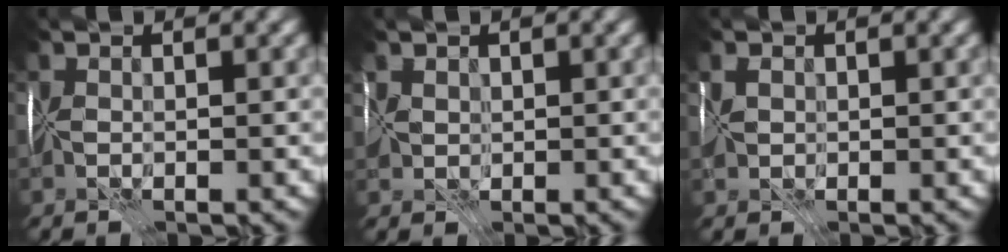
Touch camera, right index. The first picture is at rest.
{"total": 2.1, "force": [0.6, 1.5, 1.4], "torque": [-0.028, 0.002, 0.011]}
{"total": 1.3, "force": [0.1, 0.8, 1.0], "torque": [-0.011, -0.001, 0.001]}